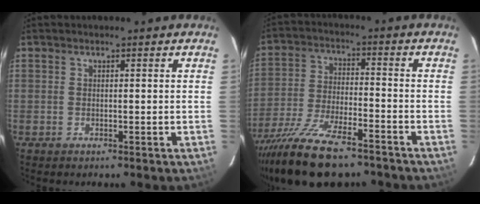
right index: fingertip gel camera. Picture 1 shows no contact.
{"total": 18.1, "force": [-14.1, 5.2, 10.1], "torque": [-0.208, -0.039, -0.244]}